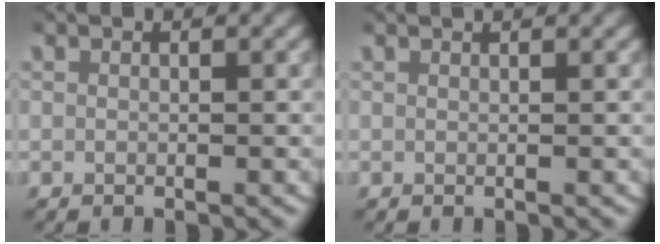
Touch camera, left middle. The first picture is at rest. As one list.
[{"total": 0.7, "force": [0.6, -0.1, 0.3], "torque": [0.003, 0.003, 0.007]}]